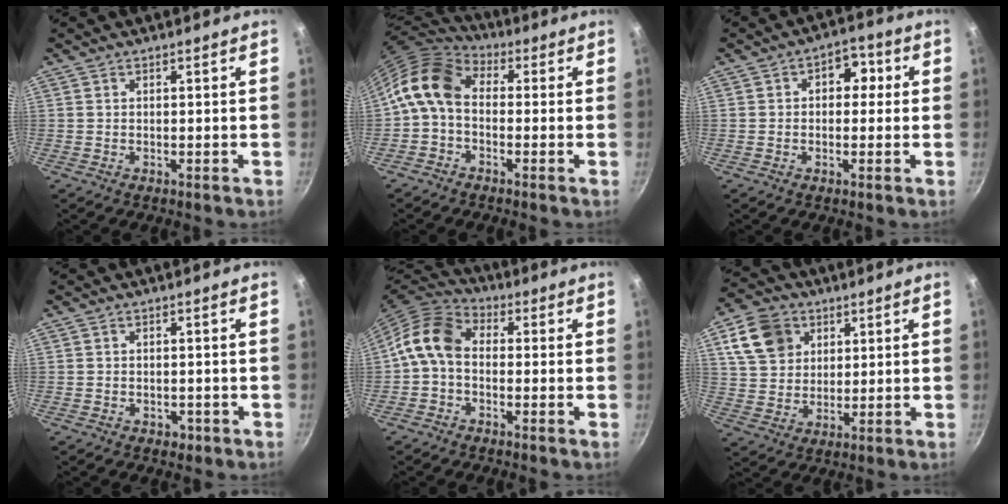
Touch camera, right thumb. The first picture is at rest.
{"total": 10.2, "force": [-0.5, 7.1, 7.3], "torque": [-0.133, 0.035, -0.031]}
{"total": 6.0, "force": [0.9, 4.4, 4.0], "torque": [-0.012, 0.010, 0.003]}
{"total": 1.8, "force": [-1.0, 1.3, 0.8], "torque": [-0.010, 0.006, -0.007]}
{"total": 9.0, "force": [-1.0, 6.4, 6.2], "torque": [-0.112, 0.037, -0.040]}
{"total": 11.1, "force": [4.6, 8.7, 5.2], "torque": [-0.074, 0.001, 0.085]}